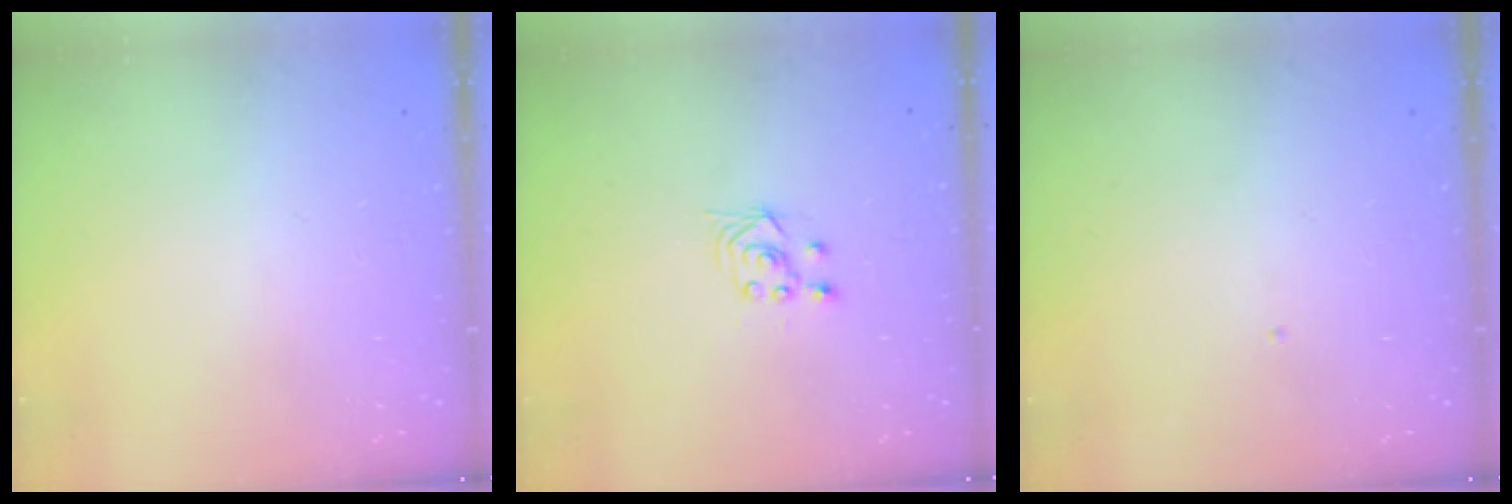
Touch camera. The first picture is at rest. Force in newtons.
{"total": 2.8, "press": 2.4, "slide": 1.4}
{"total": 0.0}